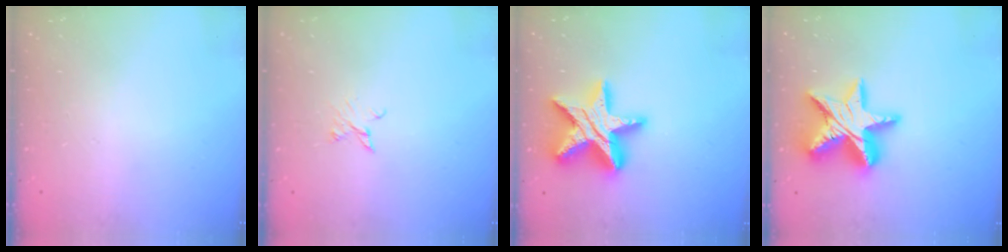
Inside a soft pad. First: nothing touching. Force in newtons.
{"total": 2.5, "press": 2.5, "slide": 0.3}
{"total": 20.1, "press": 20.0, "slide": 1.4}
{"total": 18.7, "press": 18.6, "slide": 1.8}